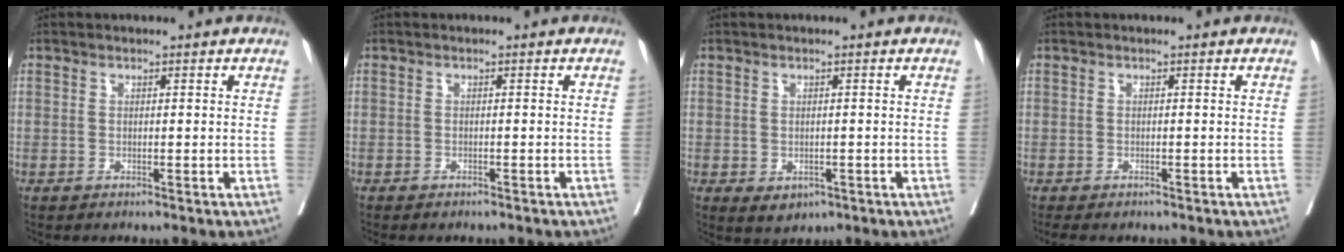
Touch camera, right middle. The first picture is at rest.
{"total": 4.1, "force": [-3.6, 1.0, 1.7], "torque": [-0.025, -0.007, -0.043]}
{"total": 2.6, "force": [-1.0, 1.8, 1.5], "torque": [-0.019, -0.003, -0.001]}
{"total": 3.2, "force": [-2.7, 1.2, 1.3], "torque": [-0.019, -0.009, -0.036]}